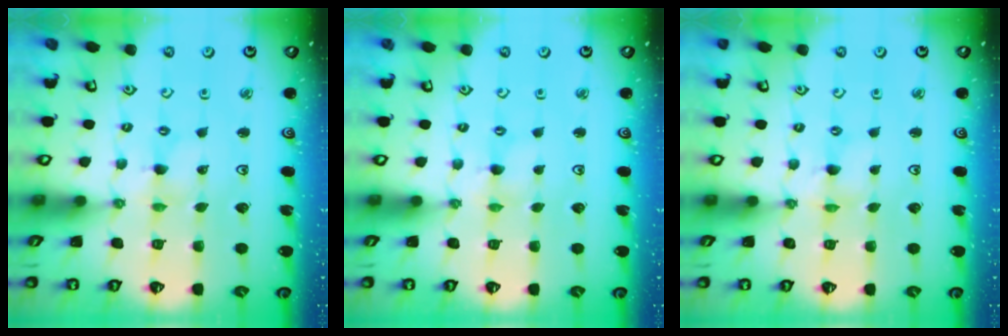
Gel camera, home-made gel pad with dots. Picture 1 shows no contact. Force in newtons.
{"total": 0.5, "press": 0.5, "slide": 0.1}
{"total": 0.0}